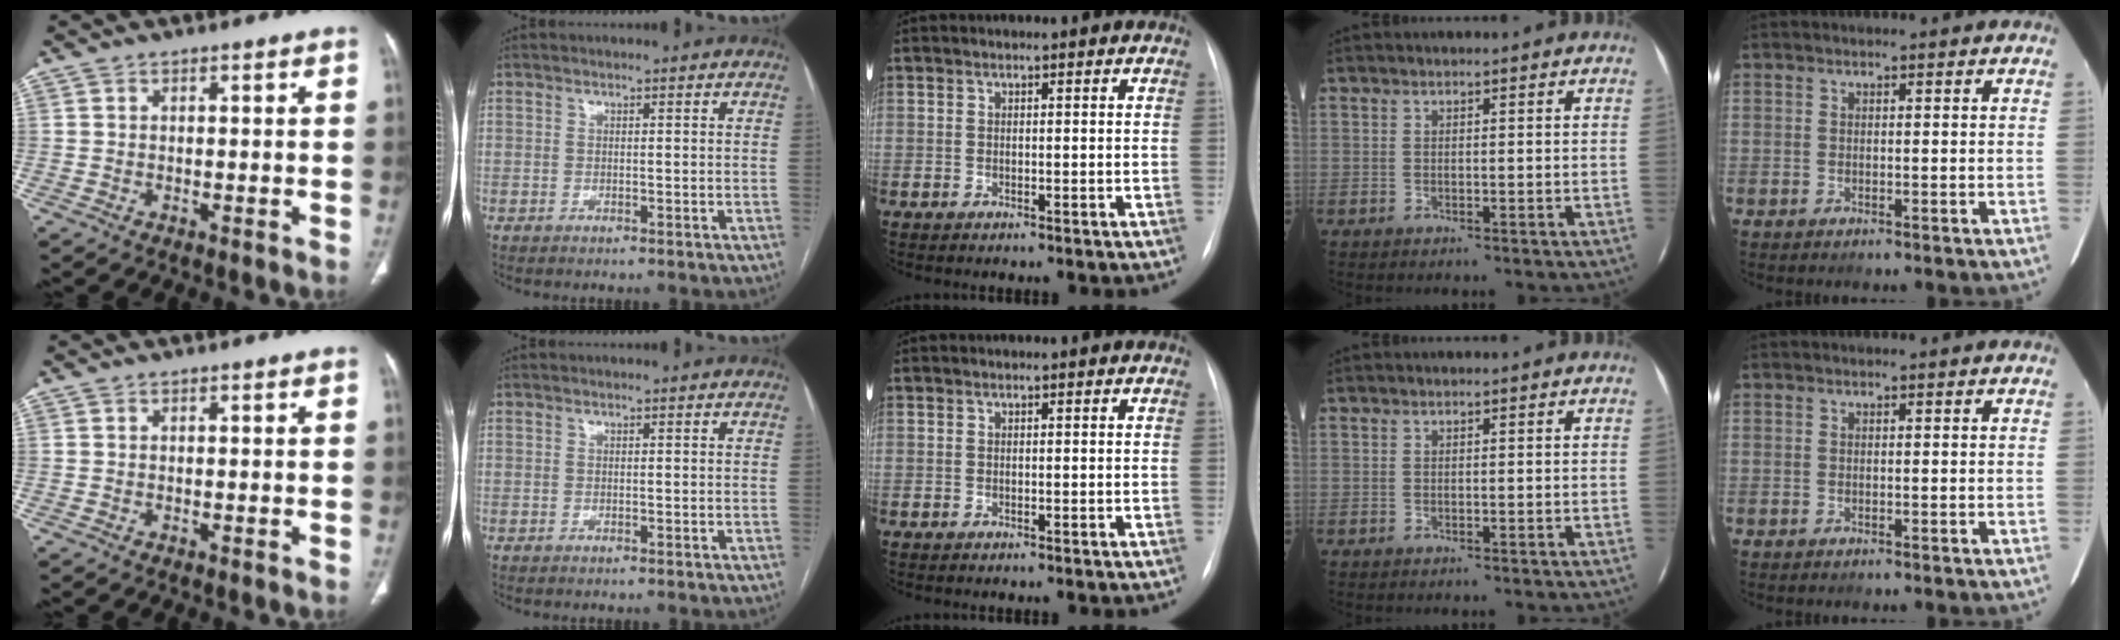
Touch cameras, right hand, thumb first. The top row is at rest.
{}